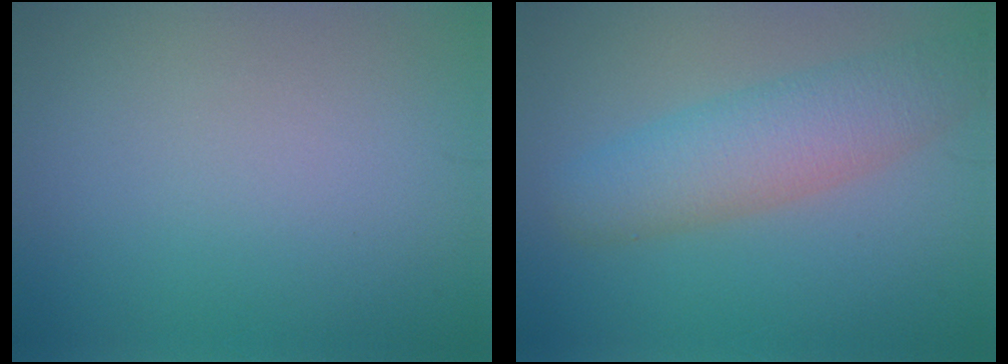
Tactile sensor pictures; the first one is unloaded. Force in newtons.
{"total": 5.2, "press": 5.2, "slide": 0.2}